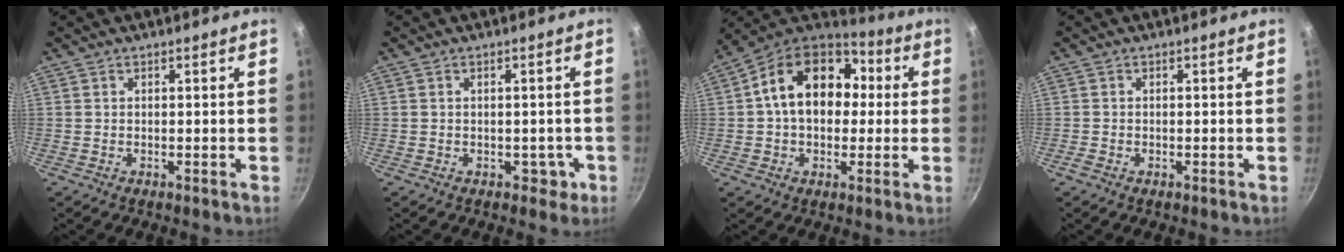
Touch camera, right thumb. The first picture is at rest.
{"total": 2.6, "force": [-0.8, 2.1, 1.3], "torque": [0.004, 0.016, 0.002]}
{"total": 18.1, "force": [2.4, 13.2, 12.1], "torque": [-0.162, 0.037, 0.023]}
{"total": 0.9, "force": [-0.5, 0.6, 0.5], "torque": [-0.014, 0.001, -0.013]}